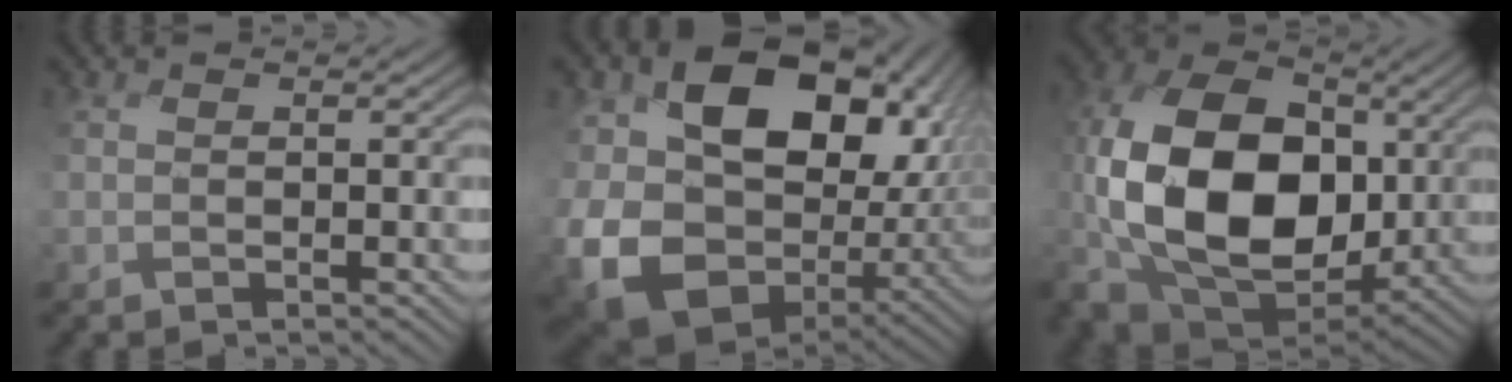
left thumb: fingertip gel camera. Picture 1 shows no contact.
{"total": 20.2, "force": [-1.0, 14.5, 14.0], "torque": [-0.287, -0.024, -0.003]}
{"total": 16.4, "force": [-0.4, 11.1, 12.0], "torque": [-0.255, 0.004, -0.019]}